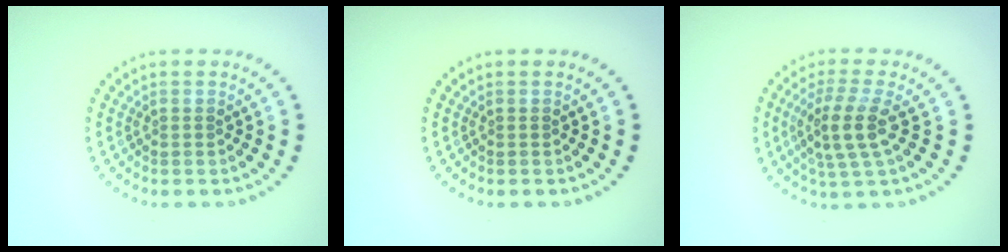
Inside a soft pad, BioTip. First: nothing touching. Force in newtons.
{"total": 0.0}
{"total": 3.8, "press": 3.2, "slide": 2.1}